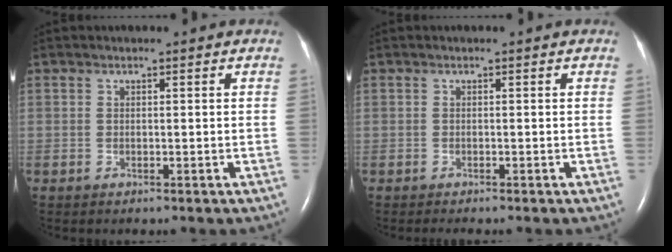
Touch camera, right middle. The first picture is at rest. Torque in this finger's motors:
{"motor_torque": [0.24, -0.13, -0.04, -0.01]}